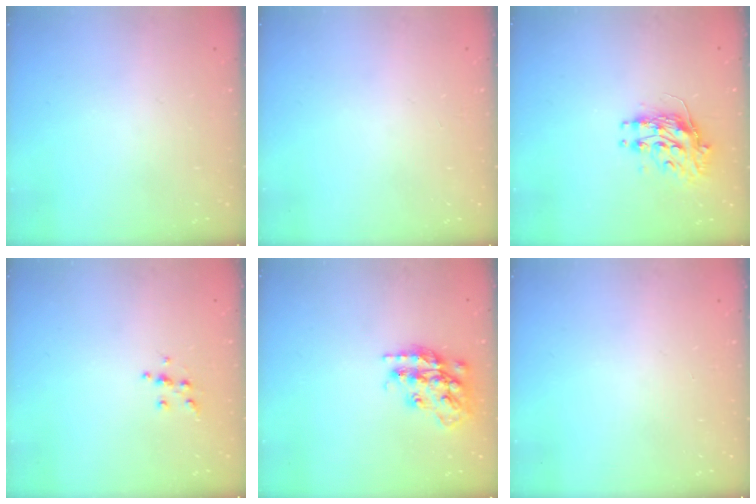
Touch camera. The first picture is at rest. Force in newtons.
{"total": 0.0}
{"total": 9.3, "press": 9.3, "slide": 0.5}
{"total": 5.8, "press": 5.7, "slide": 0.5}
{"total": 16.6, "press": 16.6, "slide": 1.1}
{"total": 0.0}